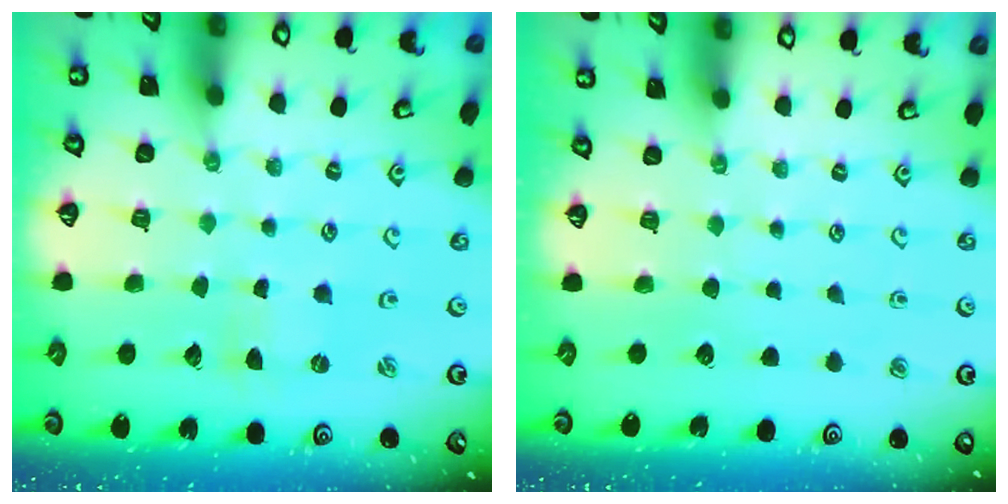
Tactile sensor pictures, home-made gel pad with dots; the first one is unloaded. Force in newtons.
{"total": 0.0}